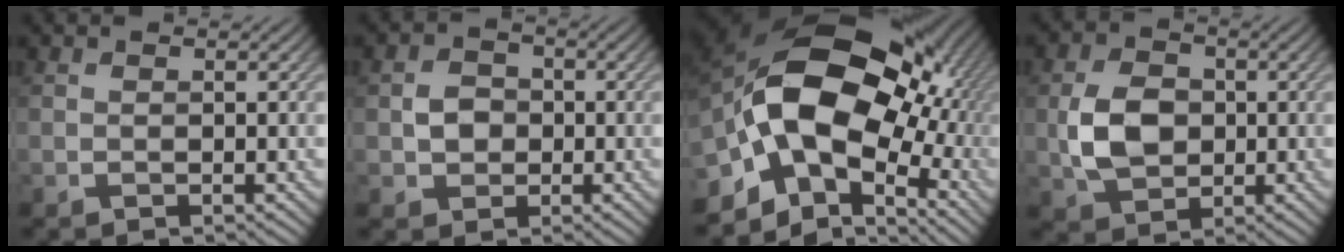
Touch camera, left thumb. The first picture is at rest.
{"total": 3.1, "force": [-0.4, 2.8, 1.4], "torque": [-0.027, 0.001, -0.013]}
{"total": 18.1, "force": [-0.8, 12.4, 13.2], "torque": [-0.231, -0.009, -0.008]}
{"total": 6.5, "force": [-0.3, 4.9, 4.3], "torque": [-0.100, -0.001, -0.008]}